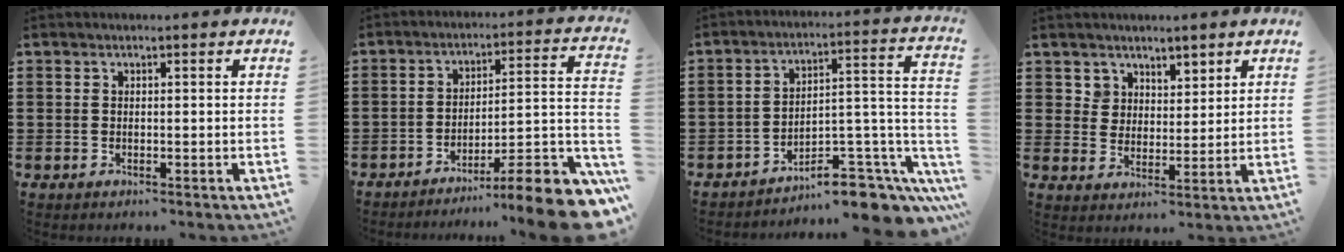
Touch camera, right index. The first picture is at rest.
{"total": 9.4, "force": [-7.2, 0.2, 6.1], "torque": [-0.078, 0.000, -0.141]}
{"total": 8.7, "force": [-6.9, 3.0, 4.3], "torque": [-0.043, 0.011, -0.129]}
{"total": 4.7, "force": [3.6, 2.9, -0.4], "torque": [-0.012, 0.002, 0.070]}